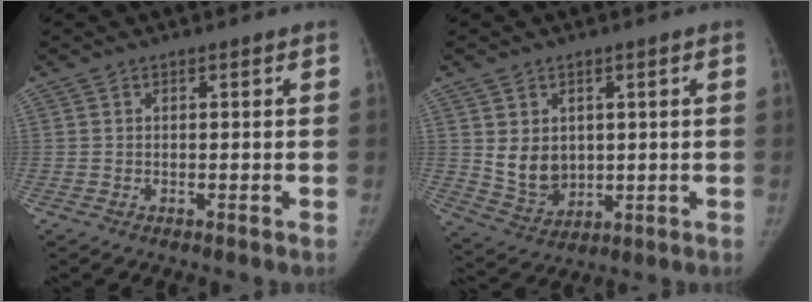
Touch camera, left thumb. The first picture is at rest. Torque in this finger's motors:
{"motor_torque": [0.97, 1.08, 0.67, -0.80, 0.17]}